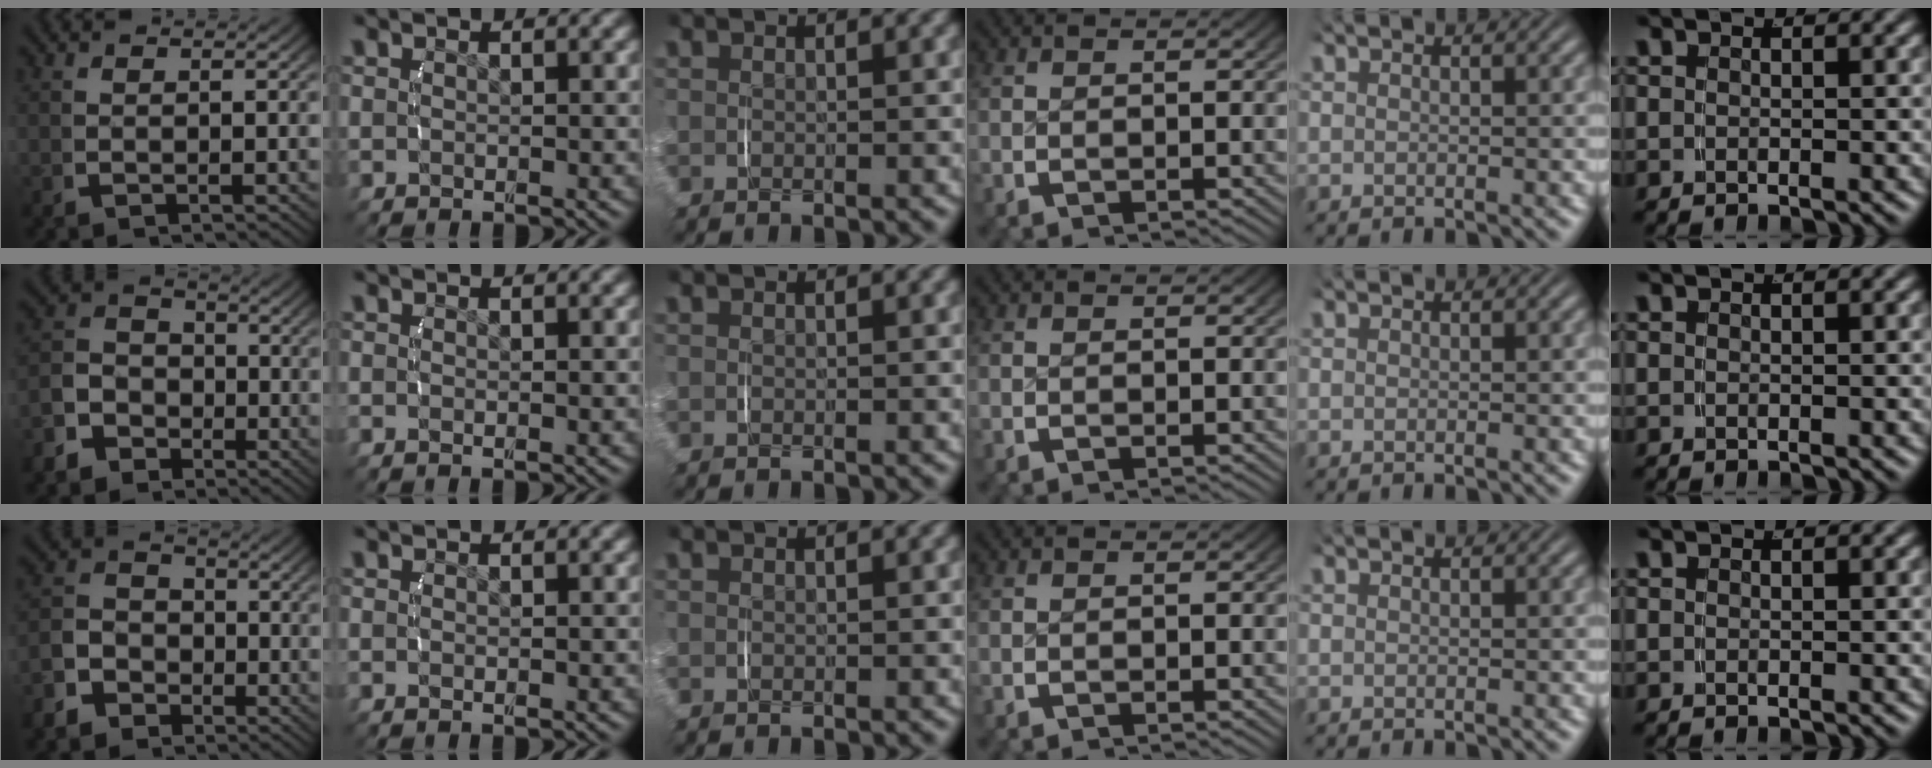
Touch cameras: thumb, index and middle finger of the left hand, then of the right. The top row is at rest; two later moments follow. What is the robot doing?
{"motion": "lift_and_place", "object": "napkin"}